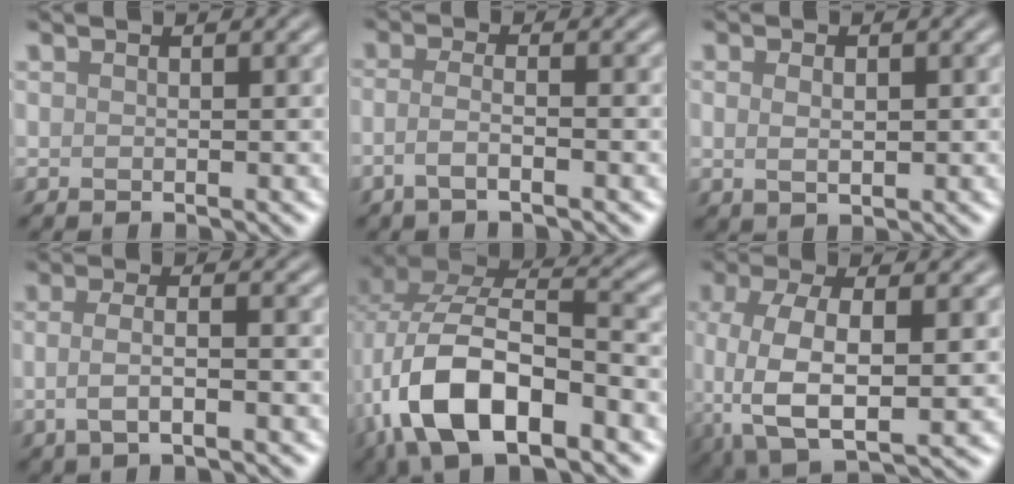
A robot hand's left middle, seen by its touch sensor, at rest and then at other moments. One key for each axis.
{"total": 2.6, "fx": -1.3, "fy": 0.7, "fz": 2.1, "tx": -0.034, "ty": 0.000, "tz": -0.038}
{"total": 1.8, "fx": 0.2, "fy": 1.1, "fz": 1.4, "tx": -0.025, "ty": -0.002, "tz": 0.007}
{"total": 3.5, "fx": -0.7, "fy": 1.2, "fz": 3.2, "tx": -0.059, "ty": -0.005, "tz": -0.016}
{"total": 12.7, "fx": -4.3, "fy": 6.6, "fz": 10.0, "tx": -0.199, "ty": -0.002, "tz": -0.075}
{"total": 8.4, "fx": -2.0, "fy": 3.9, "fz": 7.1, "tx": -0.157, "ty": -0.014, "tz": -0.035}